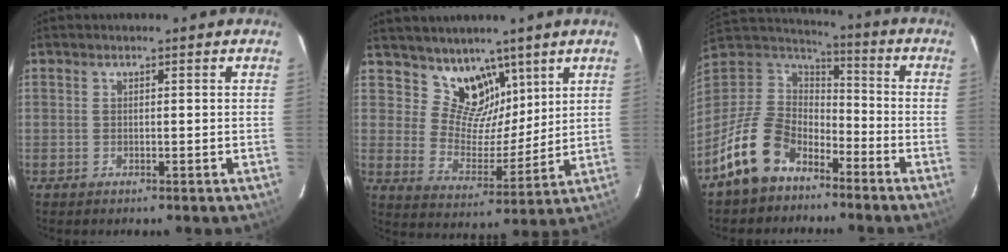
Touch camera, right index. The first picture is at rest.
{"total": 10.2, "force": [7.1, 6.5, 3.2], "torque": [-0.046, -0.011, 0.133]}
{"total": 14.7, "force": [-9.5, 9.2, 6.5], "torque": [-0.158, 0.017, -0.168]}